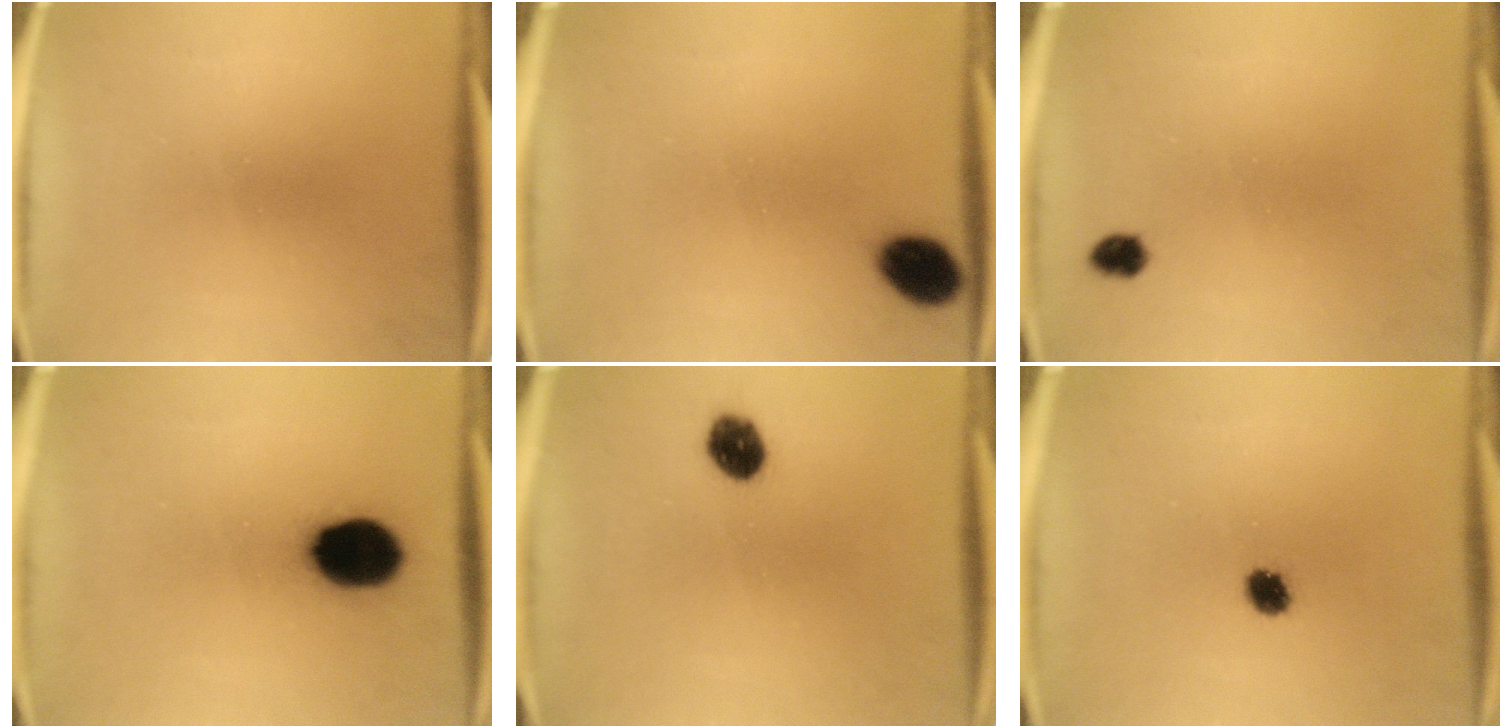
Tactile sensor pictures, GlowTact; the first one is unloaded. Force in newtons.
{"total": 7.1}
{"total": 2.1}
{"total": 13.4}
{"total": 6.0}
{"total": 3.4}